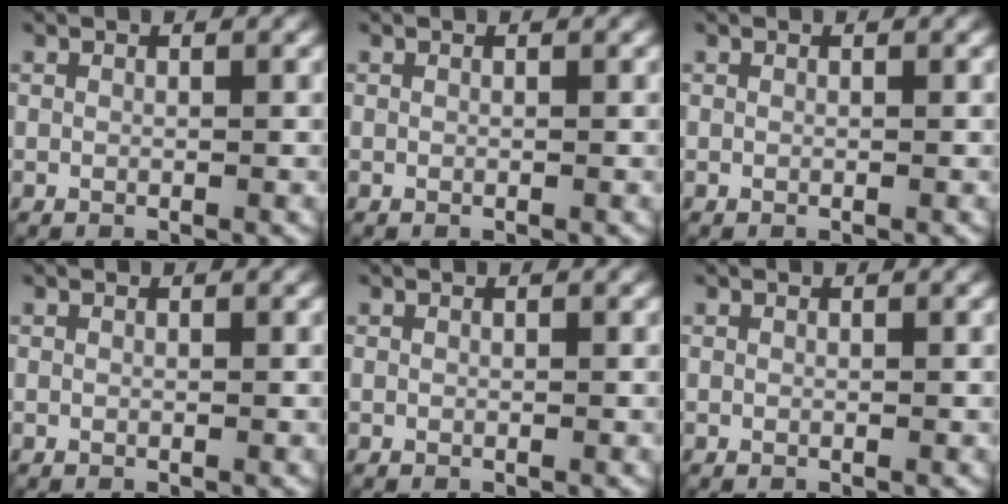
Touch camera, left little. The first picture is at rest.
{"total": 0.0}
{"total": 0.0}
{"total": 0.0}
{"total": 0.0}
{"total": 0.0}